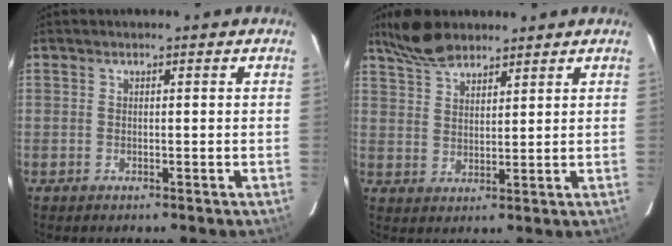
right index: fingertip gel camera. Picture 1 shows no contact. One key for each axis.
{"total": 7.4, "fx": 6.2, "fy": 2.7, "fz": 3.2, "tx": -0.069, "ty": 0.020, "tz": 0.116}